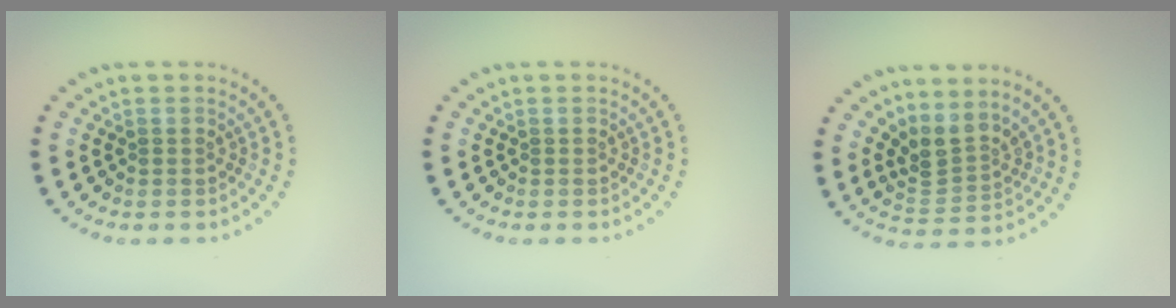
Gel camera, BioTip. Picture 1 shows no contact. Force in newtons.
{"total": 0.0}
{"total": 3.2, "press": 2.2, "slide": 2.3}